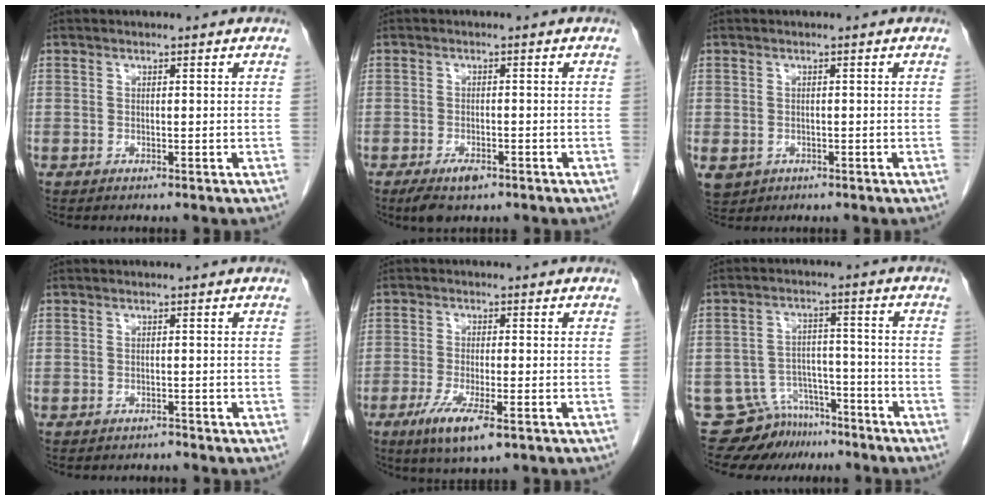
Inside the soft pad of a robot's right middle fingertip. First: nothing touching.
{"total": 4.0, "force": [-2.5, 1.7, 2.7], "torque": [-0.051, -0.004, -0.036]}
{"total": 6.0, "force": [-2.6, 5.0, 2.1], "torque": [-0.060, -0.007, -0.034]}
{"total": 0.9, "force": [-0.8, 0.2, -0.3], "torque": [0.003, -0.004, -0.013]}
{"total": 7.0, "force": [-3.7, 1.2, 5.8], "torque": [-0.111, -0.019, -0.059]}
{"total": 9.0, "force": [-7.9, 4.3, 0.0], "torque": [0.006, 0.034, -0.124]}